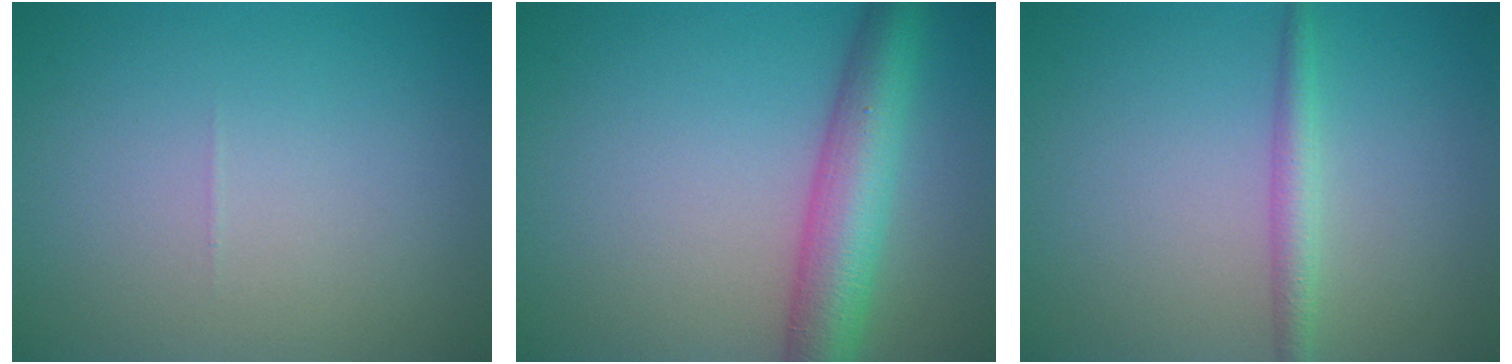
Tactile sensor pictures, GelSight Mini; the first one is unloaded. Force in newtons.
{"total": 6.3, "press": 6.3, "slide": 0.2}
{"total": 1.9, "press": 1.9, "slide": 0.1}